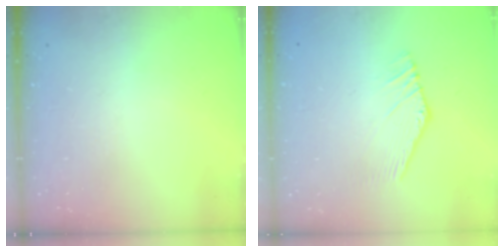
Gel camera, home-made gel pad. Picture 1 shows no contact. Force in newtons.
{"total": 3.6, "press": 3.6, "slide": 0.1}